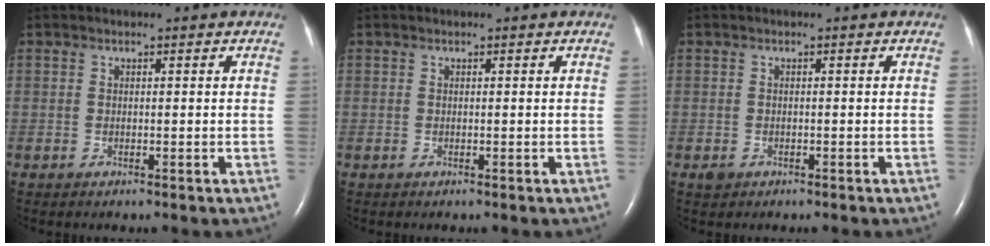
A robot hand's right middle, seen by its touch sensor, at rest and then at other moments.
{"total": 0.0}
{"total": 1.0, "force": [-0.6, 0.8, 0.3], "torque": [-0.009, 0.001, -0.007]}